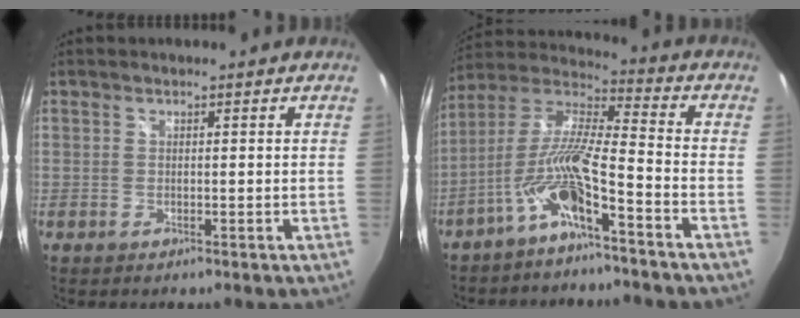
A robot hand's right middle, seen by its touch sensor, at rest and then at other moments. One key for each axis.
{"total": 10.7, "fx": -5.5, "fy": 1.1, "fz": 9.1, "tx": -0.184, "ty": 0.005, "tz": -0.104}